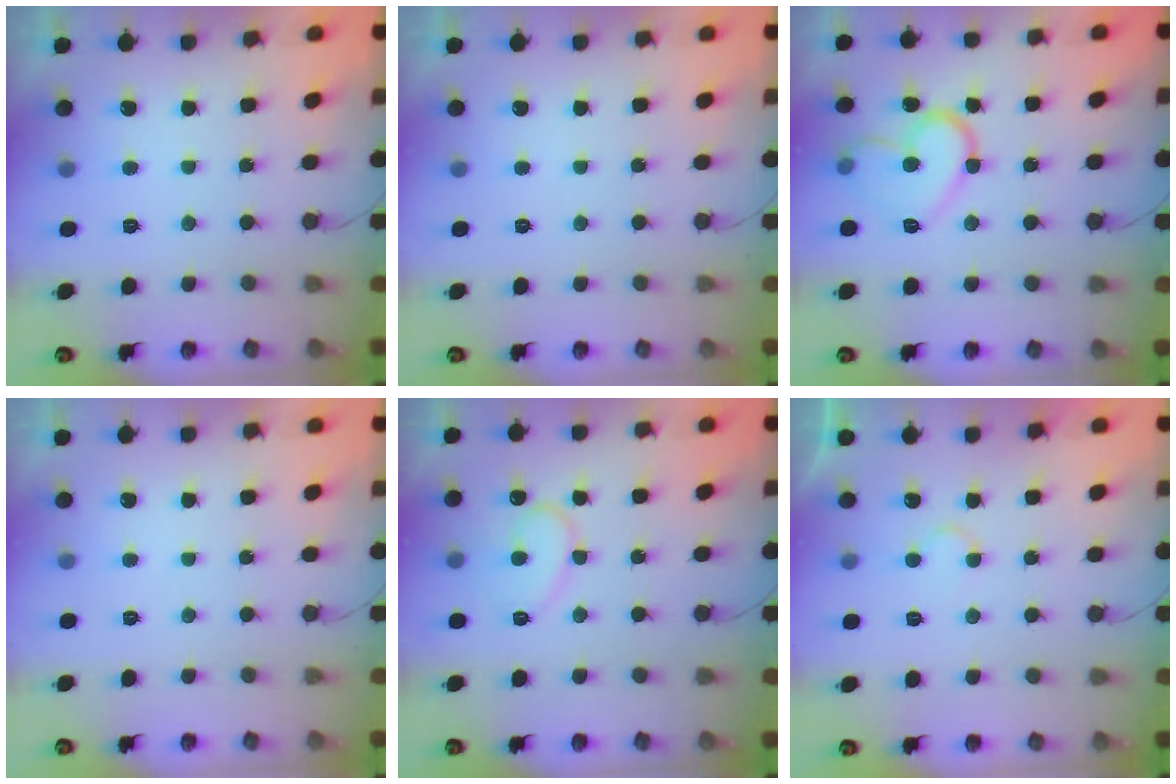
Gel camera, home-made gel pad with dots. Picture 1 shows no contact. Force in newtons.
{"total": 0.0}
{"total": 12.9, "press": 12.9, "slide": 0.6}
{"total": 0.0}
{"total": 11.8, "press": 11.7, "slide": 1.1}
{"total": 5.6, "press": 5.5, "slide": 0.4}